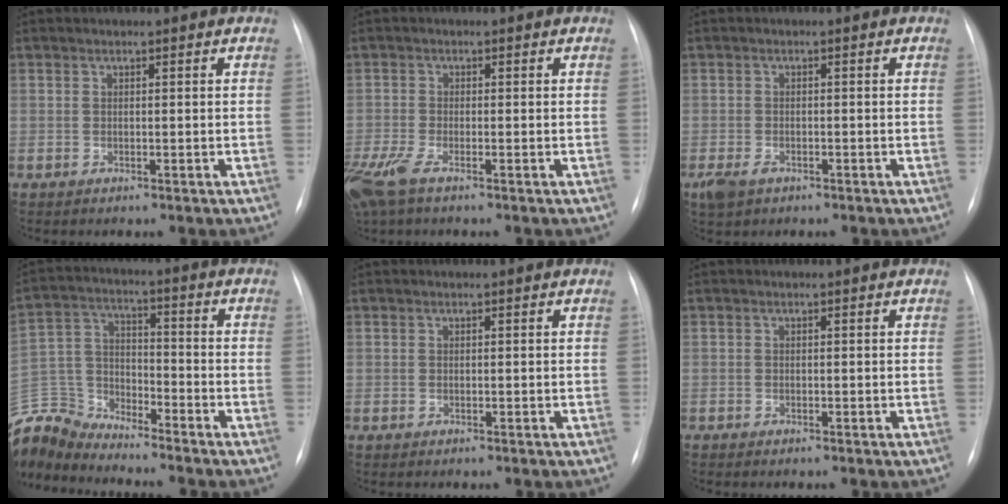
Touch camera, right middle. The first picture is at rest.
{"total": 5.8, "force": [-3.7, 1.6, 4.2], "torque": [-0.096, -0.018, -0.076]}
{"total": 3.2, "force": [-1.8, 1.9, 1.8], "torque": [-0.041, -0.005, -0.024]}
{"total": 10.7, "force": [-10.7, 1.1, -0.1], "torque": [-0.004, 0.032, -0.216]}
{"total": 0.0}
{"total": 0.0}